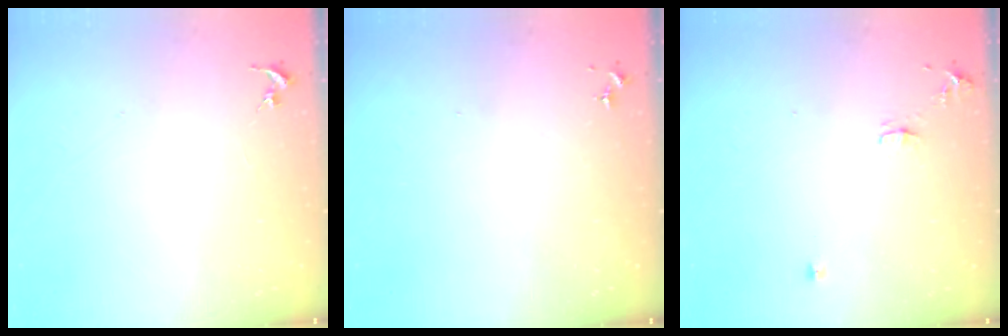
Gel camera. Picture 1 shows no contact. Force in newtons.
{"total": 0.0}
{"total": 6.9, "press": 6.9, "slide": 0.9}